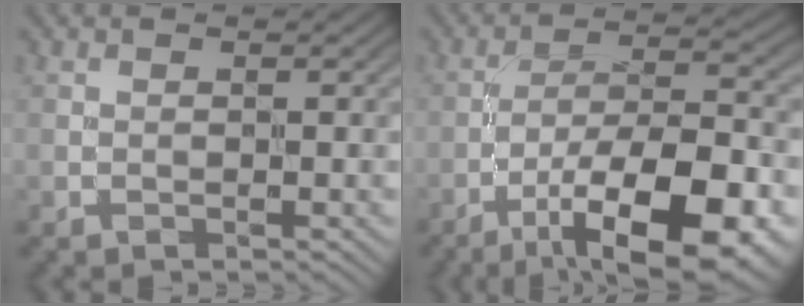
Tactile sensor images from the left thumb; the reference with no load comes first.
{"total": 15.4, "force": [-8.2, 5.1, 12.0], "torque": [-0.191, -0.001, -0.128]}